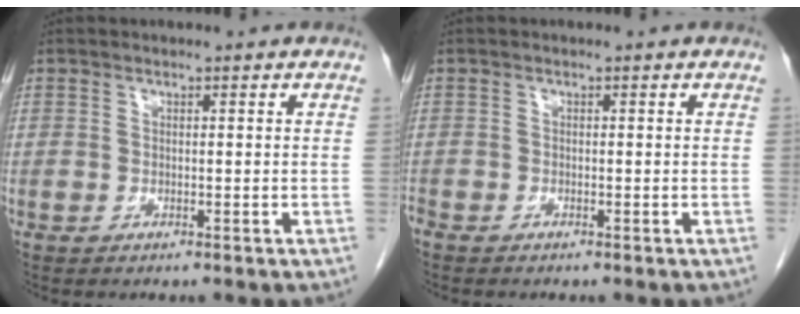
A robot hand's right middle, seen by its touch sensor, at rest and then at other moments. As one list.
[{"total": 1.0, "force": [-1.0, 0.3, 0.2], "torque": [-0.013, -0.004, -0.021]}]